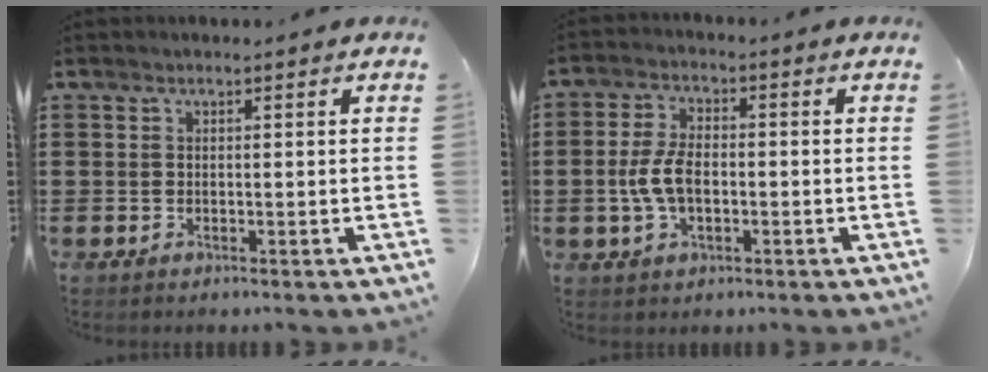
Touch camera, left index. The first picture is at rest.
{"total": 6.2, "force": [-1.0, 3.2, 5.2], "torque": [-0.121, -0.001, -0.024]}